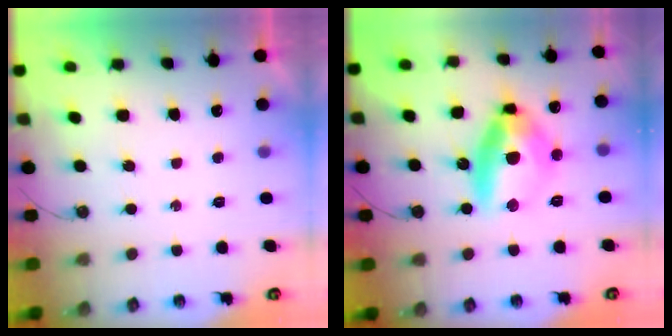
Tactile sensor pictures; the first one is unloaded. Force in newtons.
{"total": 12.8, "press": 12.7, "slide": 1.9}